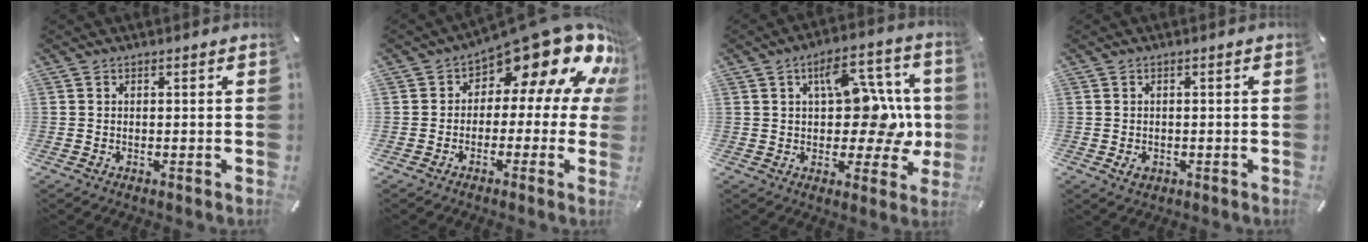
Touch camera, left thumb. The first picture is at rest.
{"total": 17.0, "force": [9.7, 8.9, 10.9], "torque": [-0.154, -0.073, 0.163]}
{"total": 15.1, "force": [2.2, 8.8, 12.1], "torque": [-0.151, -0.007, 0.039]}
{"total": 1.5, "force": [-0.3, 1.1, 0.9], "torque": [-0.018, 0.003, -0.006]}